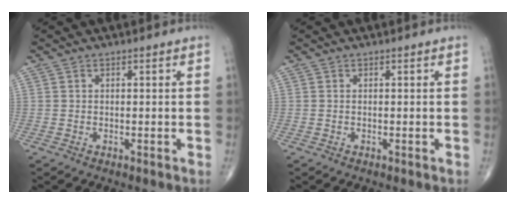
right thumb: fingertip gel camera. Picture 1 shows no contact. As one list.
[{"total": 0.0}]